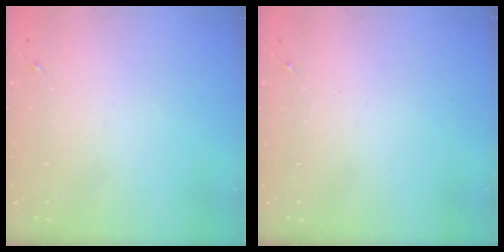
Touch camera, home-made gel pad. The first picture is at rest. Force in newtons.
{"total": 0.0}